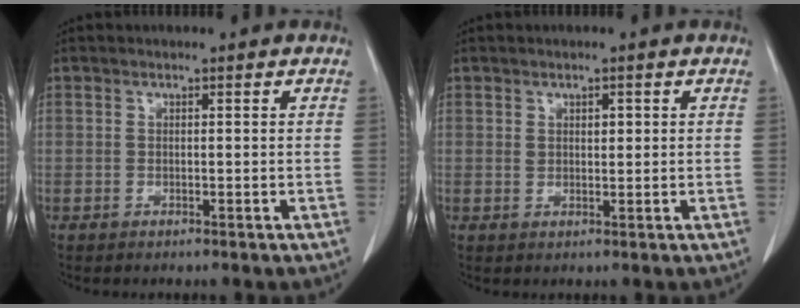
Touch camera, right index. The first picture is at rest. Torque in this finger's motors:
{"motor_torque": [-0.09, 0.05, 0.00, 0.00]}